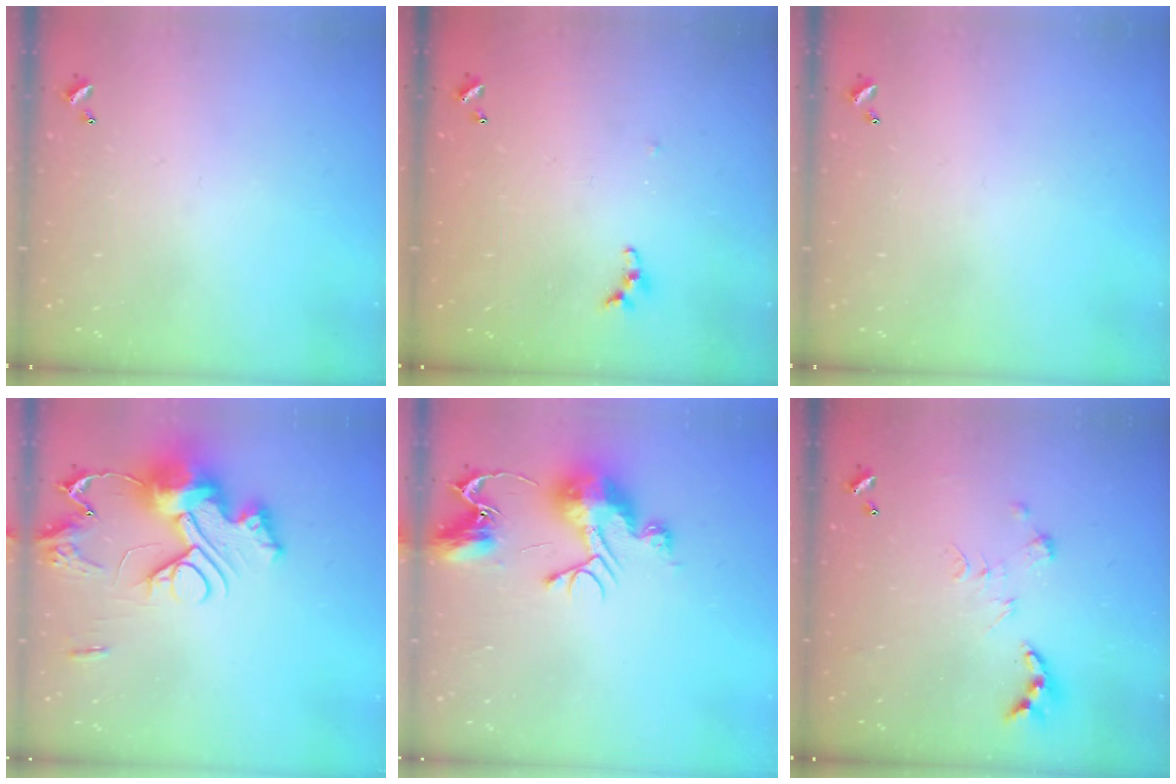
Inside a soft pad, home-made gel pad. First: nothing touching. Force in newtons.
{"total": 4.6, "press": 4.5, "slide": 0.7}
{"total": 0.0}
{"total": 18.2, "press": 18.1, "slide": 0.9}
{"total": 12.0, "press": 12.0, "slide": 1.1}
{"total": 0.0}